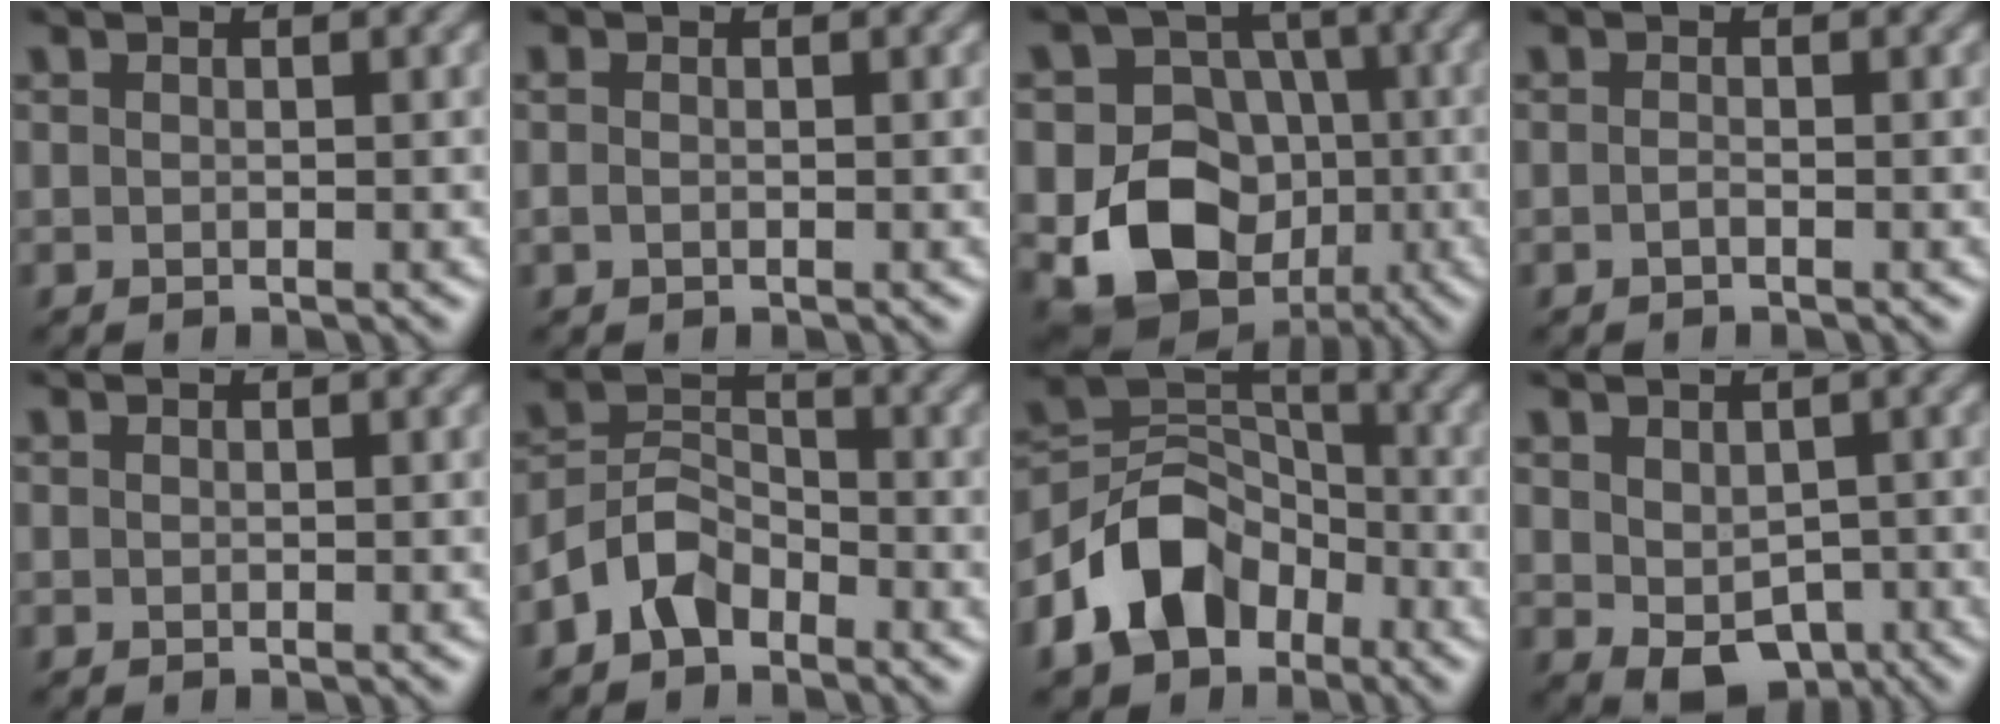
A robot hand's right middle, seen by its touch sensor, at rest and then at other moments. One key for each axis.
{"total": 0.7, "fx": -0.1, "fy": 0.5, "fz": 0.6, "tx": -0.016, "ty": -0.003, "tz": -0.003}
{"total": 12.2, "fx": -3.3, "fy": 10.4, "fz": 5.5, "tx": -0.083, "ty": -0.030, "tz": -0.081}
{"total": 0.5, "fx": -0.3, "fy": 0.1, "fz": 0.4, "tx": -0.010, "ty": 0.000, "tz": -0.007}
{"total": 0.0}
{"total": 4.2, "fx": -2.7, "fy": 2.7, "fz": 1.9, "tx": -0.036, "ty": 0.009, "tz": -0.064}
{"total": 8.3, "fx": -4.1, "fy": 5.9, "fz": 4.1, "tx": -0.070, "ty": 0.006, "tz": -0.089}
{"total": 4.6, "fx": -1.2, "fy": 3.1, "fz": 3.2, "tx": -0.053, "ty": -0.018, "tz": -0.008}